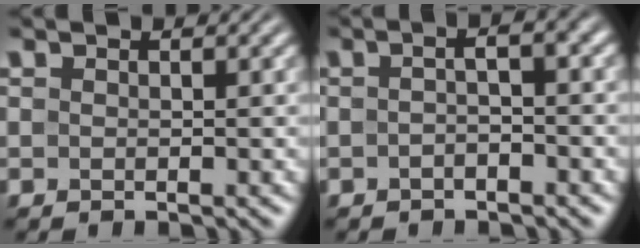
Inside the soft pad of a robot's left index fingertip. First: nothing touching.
{"total": 2.6, "force": [-0.4, 0.6, 2.5], "torque": [-0.041, 0.005, -0.011]}